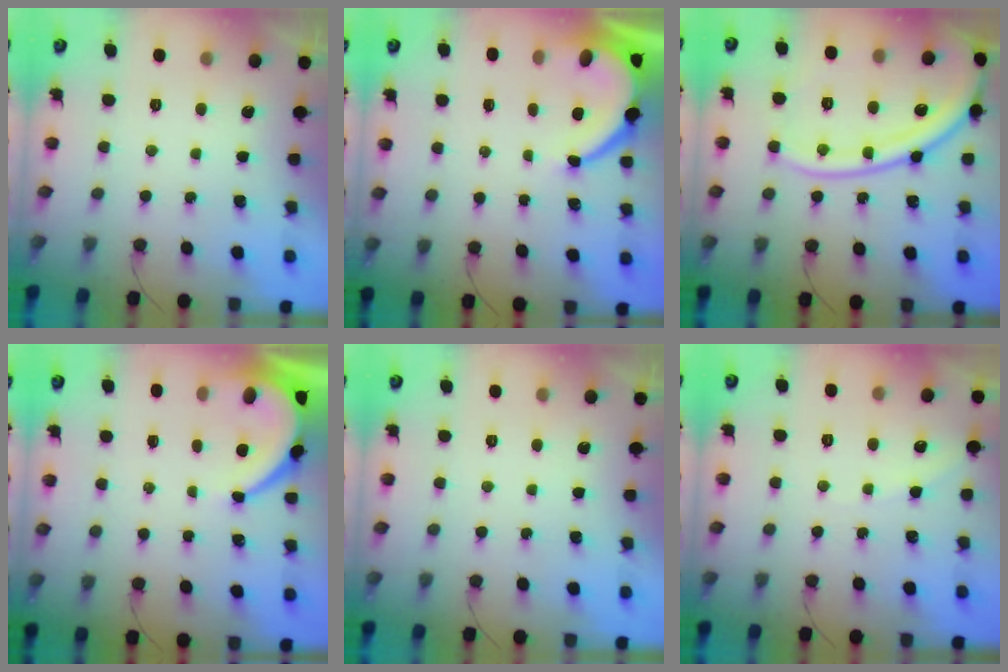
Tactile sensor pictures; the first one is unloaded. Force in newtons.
{"total": 7.7, "press": 7.6, "slide": 0.8}
{"total": 18.7, "press": 18.5, "slide": 2.6}
{"total": 5.8, "press": 5.7, "slide": 0.8}
{"total": 0.0}
{"total": 4.4, "press": 4.4, "slide": 0.3}